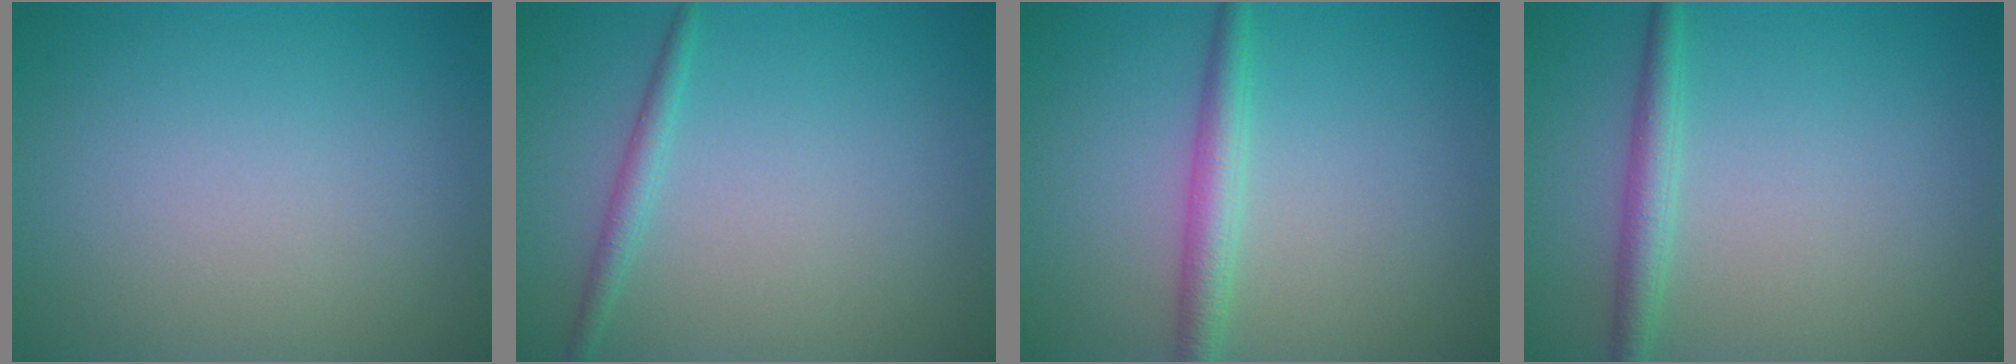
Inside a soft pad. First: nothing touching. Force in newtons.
{"total": 1.4, "press": 1.4, "slide": 0.1}
{"total": 2.7, "press": 2.7, "slide": 0.1}
{"total": 2.3, "press": 2.3, "slide": 0.1}